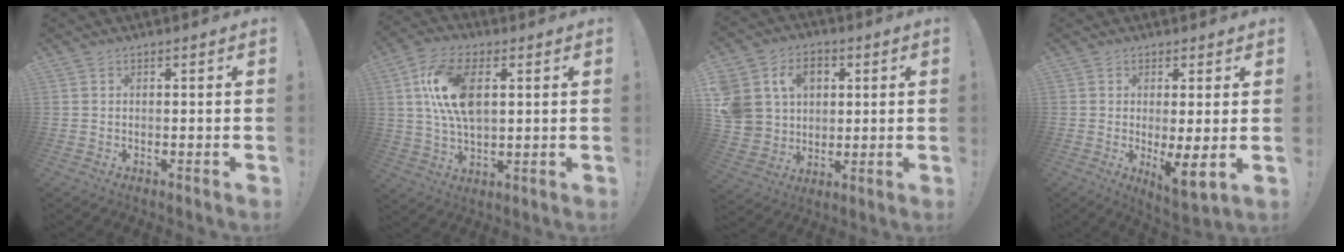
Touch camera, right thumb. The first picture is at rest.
{"total": 14.8, "force": [3.6, 8.0, 11.9], "torque": [-0.224, 0.002, 0.064]}
{"total": 12.4, "force": [3.6, 10.9, 4.8], "torque": [-0.092, -0.009, 0.078]}
{"total": 6.6, "force": [0.3, 0.8, 6.5], "torque": [-0.089, -0.027, 0.008]}